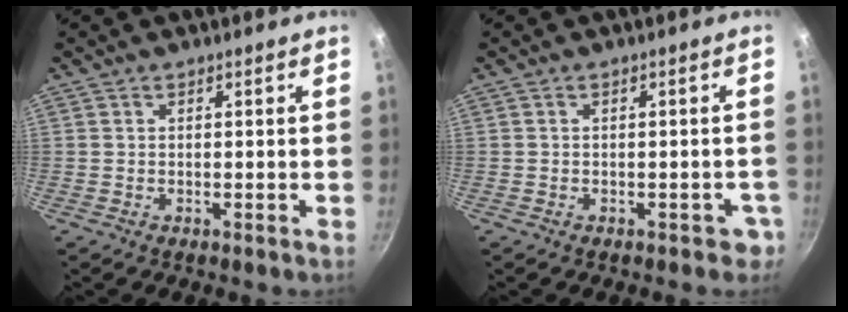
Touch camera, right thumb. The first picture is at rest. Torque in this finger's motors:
{"motor_torque": [0.09, 0.30, -0.20, 0.10, 0.11]}